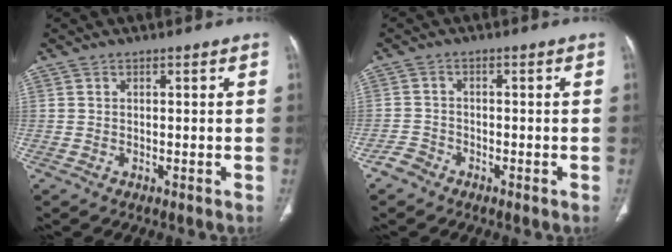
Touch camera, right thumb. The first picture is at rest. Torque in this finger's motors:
{"motor_torque": [2.21, 2.00, 0.00, -0.51, -0.05]}